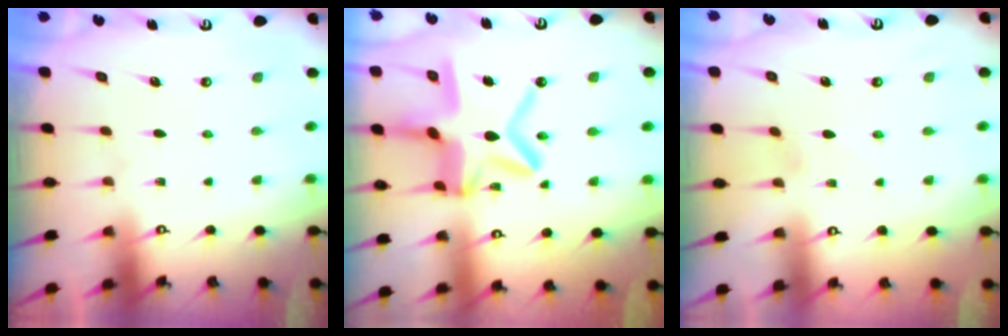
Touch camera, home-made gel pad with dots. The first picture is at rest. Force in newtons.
{"total": 16.9, "press": 16.8, "slide": 1.4}
{"total": 0.9, "press": 0.9, "slide": 0.1}